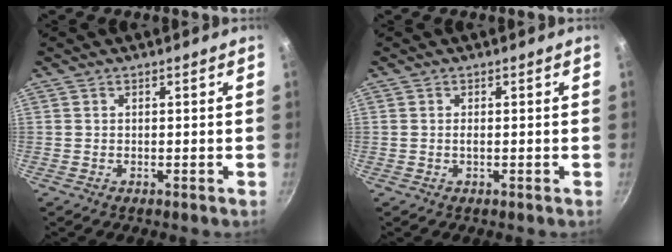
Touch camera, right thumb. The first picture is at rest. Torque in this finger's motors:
{"motor_torque": [0.28, 0.00, 0.34, -0.11, 0.05]}